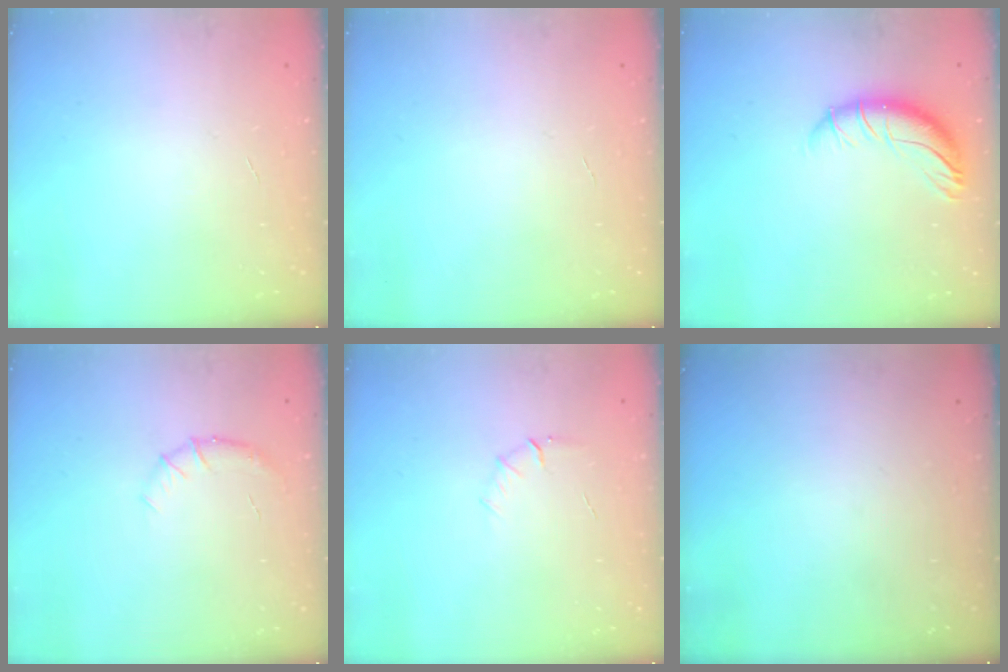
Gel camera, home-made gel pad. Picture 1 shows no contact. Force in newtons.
{"total": 0.0}
{"total": 10.9, "press": 10.7, "slide": 1.9}
{"total": 6.7, "press": 6.5, "slide": 1.8}
{"total": 4.6, "press": 4.4, "slide": 1.3}
{"total": 0.0}